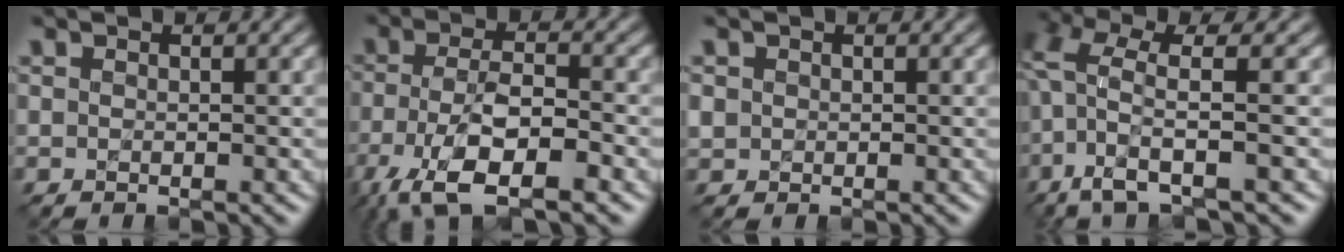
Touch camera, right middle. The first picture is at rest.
{"total": 8.4, "force": [-4.7, 3.0, 6.4], "torque": [-0.127, -0.006, -0.088]}
{"total": 0.7, "force": [0.2, 0.7, -0.2], "torque": [0.006, 0.002, 0.003]}
{"total": 5.1, "force": [-0.7, 1.1, 5.0], "torque": [-0.106, 0.006, -0.019]}